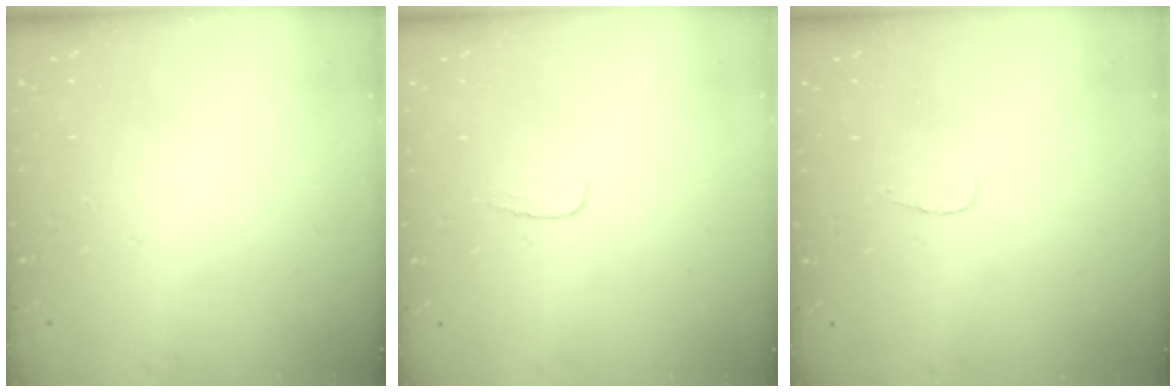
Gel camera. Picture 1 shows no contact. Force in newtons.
{"total": 3.6, "press": 3.5, "slide": 0.4}
{"total": 2.8, "press": 2.8, "slide": 0.3}